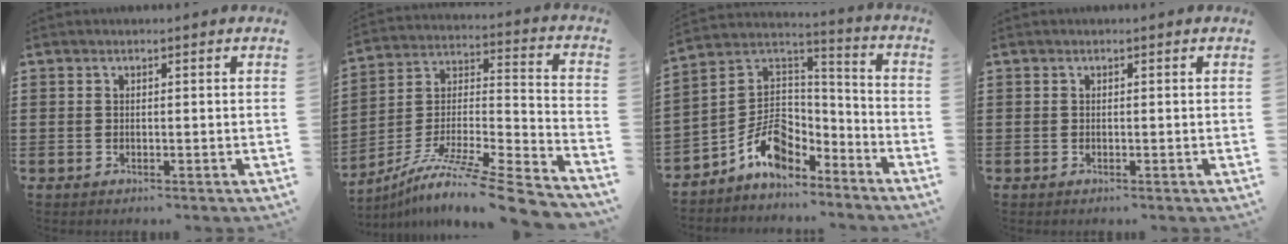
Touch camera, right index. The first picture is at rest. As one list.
[{"total": 10.7, "force": [-8.4, 0.5, 6.6], "torque": [-0.109, 0.003, -0.160]}, {"total": 9.2, "force": [-5.4, 5.9, 4.6], "torque": [-0.114, 0.004, -0.104]}, {"total": 0.0}]